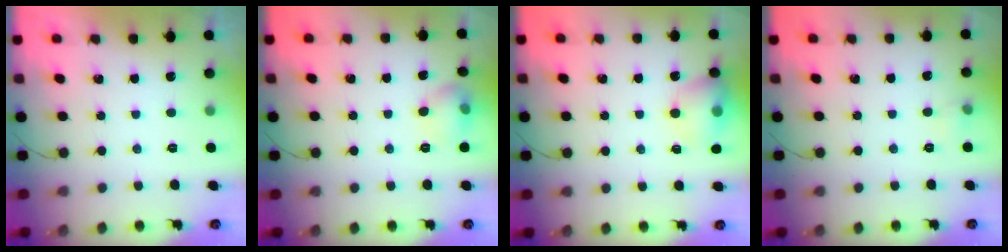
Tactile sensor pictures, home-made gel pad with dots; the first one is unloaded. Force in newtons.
{"total": 9.8, "press": 7.6, "slide": 6.2}
{"total": 11.4, "press": 11.2, "slide": 1.8}
{"total": 3.6, "press": 3.4, "slide": 1.1}